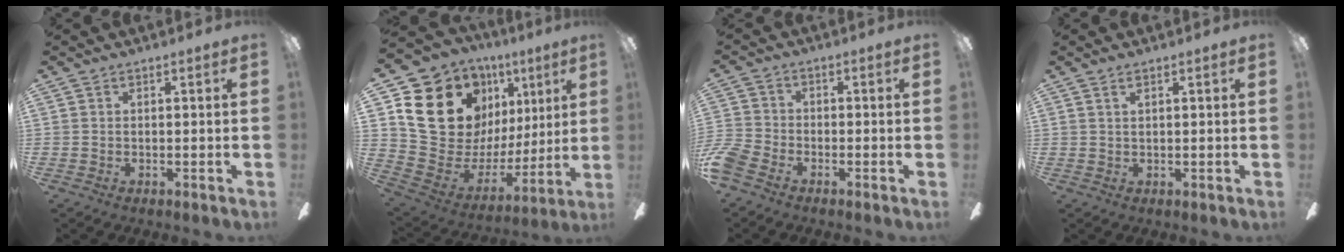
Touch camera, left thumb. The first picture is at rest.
{"total": 22.7, "force": [11.3, 16.3, 11.0], "torque": [-0.220, -0.055, 0.231]}
{"total": 5.4, "force": [-3.4, 3.3, 2.6], "torque": [-0.070, 0.012, -0.068]}
{"total": 1.3, "force": [0.7, 0.4, 1.0], "torque": [-0.022, 0.001, 0.013]}